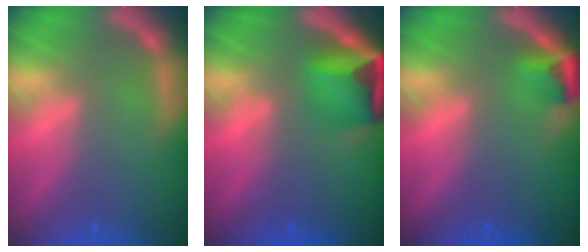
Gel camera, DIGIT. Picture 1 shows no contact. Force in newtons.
{"total": 6.4}
{"total": 2.4}